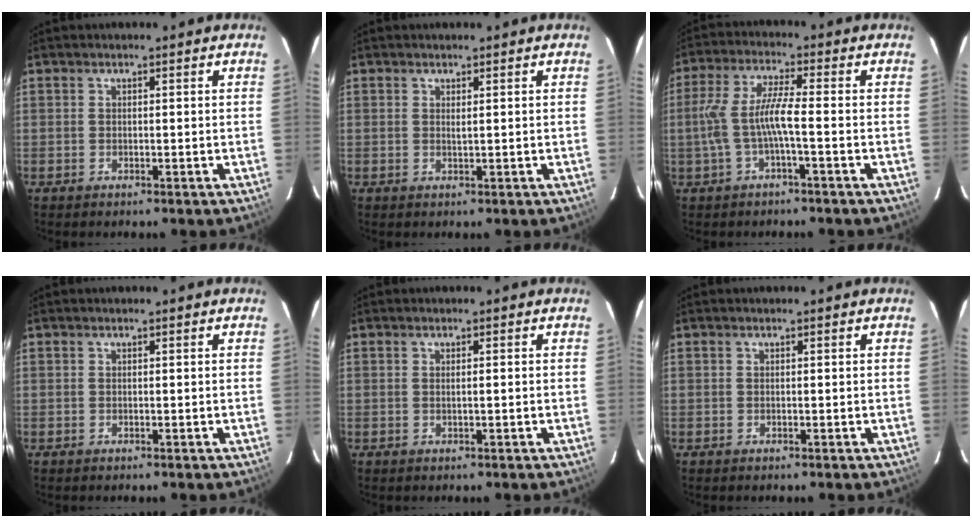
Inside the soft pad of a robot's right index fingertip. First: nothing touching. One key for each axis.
{"total": 0.8, "fx": 0.4, "fy": 0.0, "fz": 0.7, "tx": -0.012, "ty": 0.000, "tz": 0.008}
{"total": 7.2, "fx": -1.9, "fy": 0.5, "fz": 6.9, "tx": -0.152, "ty": 0.004, "tz": -0.029}
{"total": 0.0}
{"total": 0.9, "fx": -0.2, "fy": -0.2, "fz": 0.9, "tx": -0.014, "ty": 0.002, "tz": -0.003}
{"total": 0.0}